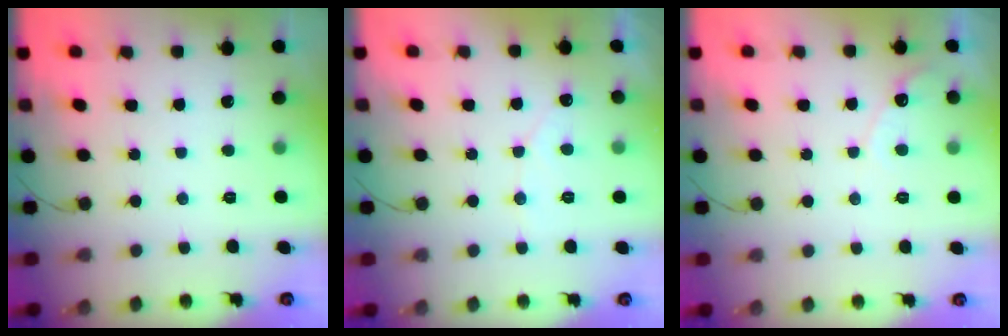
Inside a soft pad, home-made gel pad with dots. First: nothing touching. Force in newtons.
{"total": 3.5, "press": 3.5, "slide": 0.2}
{"total": 4.5, "press": 4.5, "slide": 0.3}